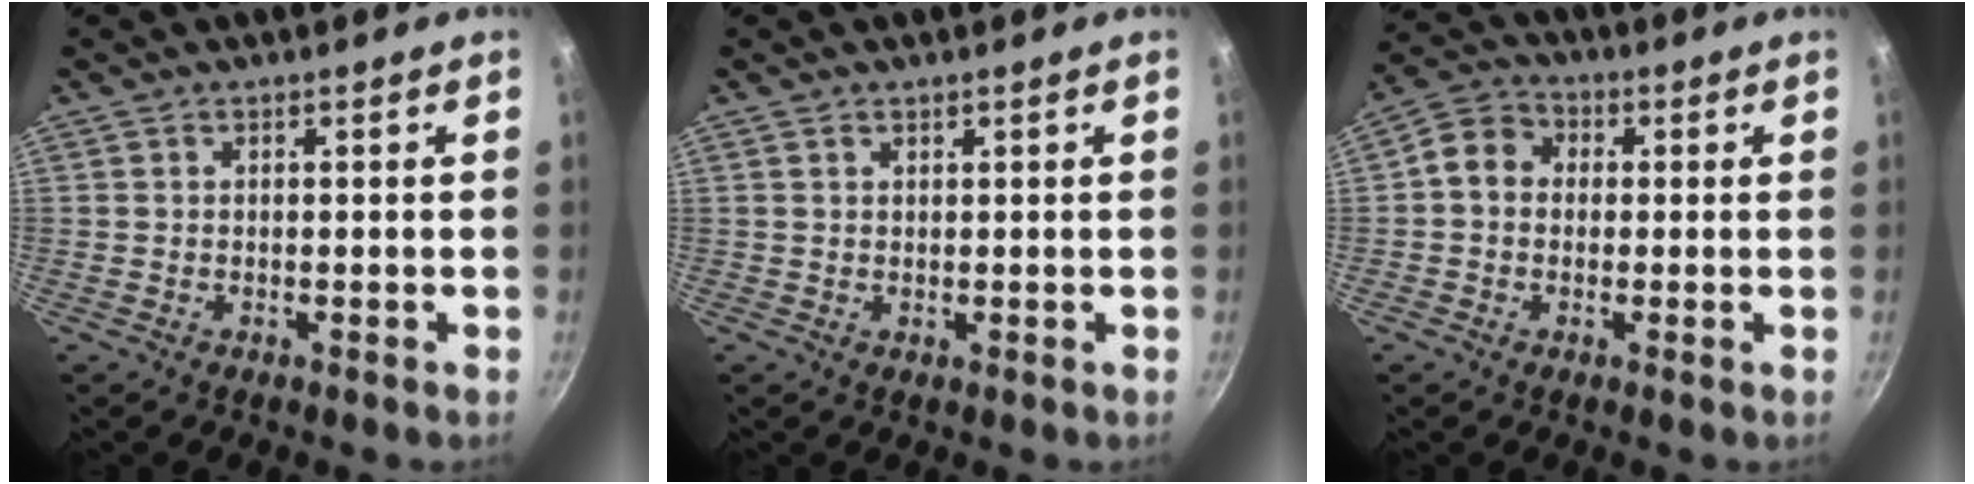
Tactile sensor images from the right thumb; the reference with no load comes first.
{"total": 0.9, "force": [0.7, 0.4, 0.3], "torque": [-0.002, -0.001, 0.012]}
{"total": 6.6, "force": [0.3, 5.6, 3.4], "torque": [-0.039, 0.015, -0.016]}